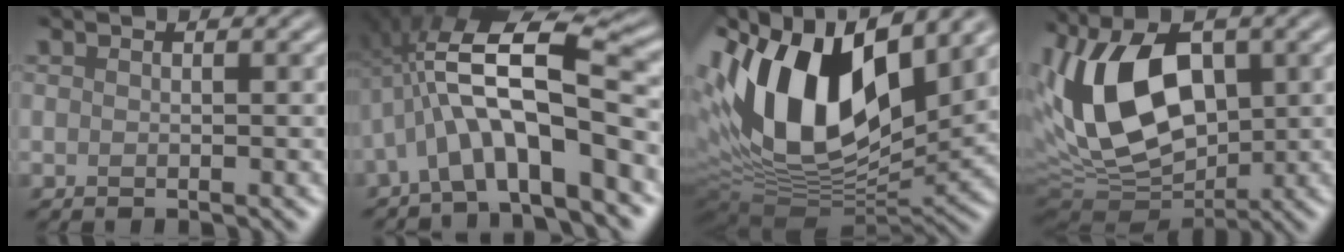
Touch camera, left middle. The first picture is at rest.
{"total": 9.8, "force": [-2.0, 2.9, 9.1], "torque": [-0.167, 0.035, -0.030]}
{"total": 15.0, "force": [4.1, 7.4, 12.4], "torque": [-0.236, 0.015, 0.073]}
{"total": 12.4, "force": [1.2, 7.2, 10.0], "torque": [-0.199, 0.013, 0.024]}